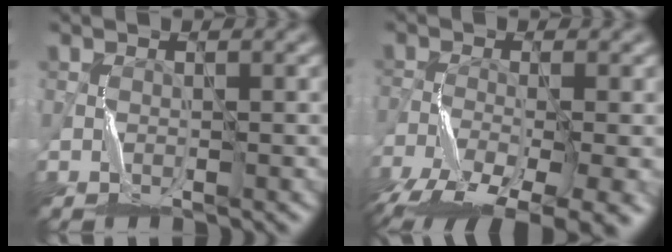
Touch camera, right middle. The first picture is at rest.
{"total": 10.3, "force": [-7.4, 3.3, 6.3], "torque": [-0.122, -0.034, -0.115]}